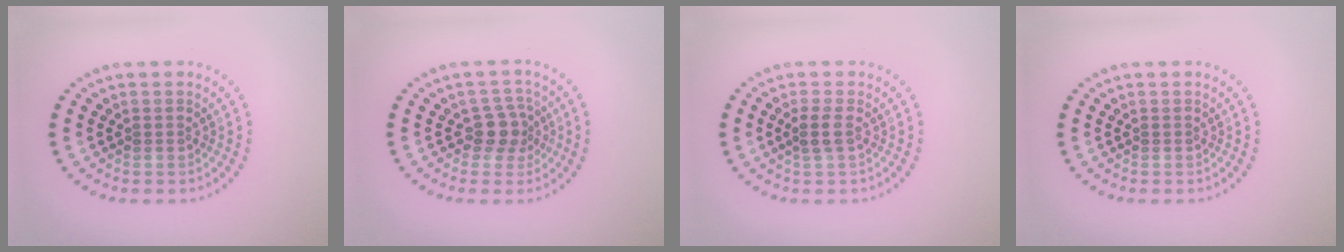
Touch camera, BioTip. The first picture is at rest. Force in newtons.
{"total": 2.5, "press": 2.0, "slide": 1.6}
{"total": 1.5, "press": 1.3, "slide": 0.8}
{"total": 0.0}